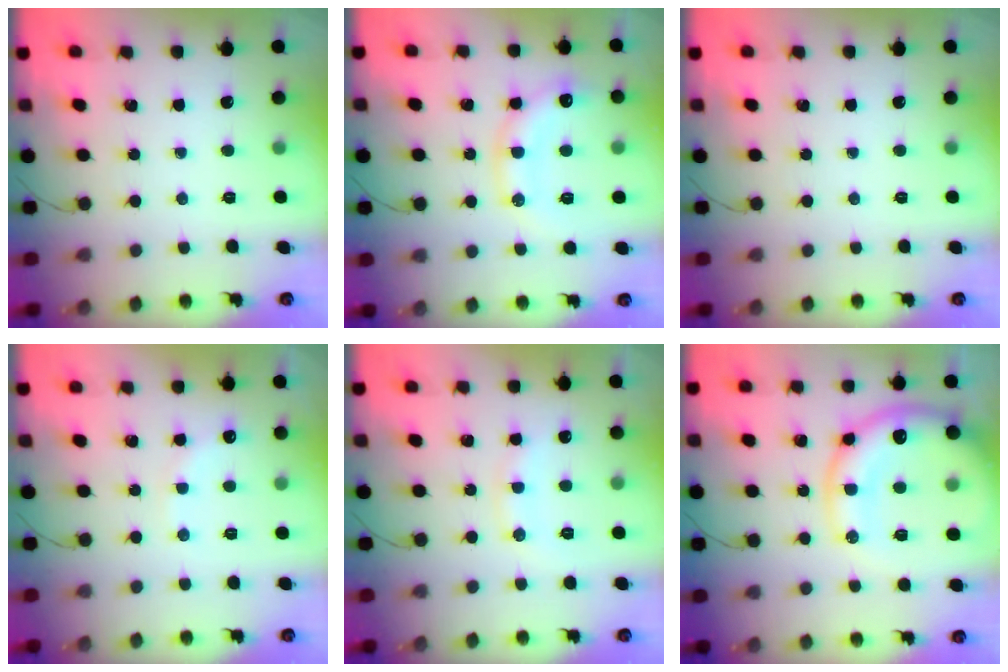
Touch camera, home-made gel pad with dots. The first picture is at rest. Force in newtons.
{"total": 14.3, "press": 14.2, "slide": 1.7}
{"total": 0.0}
{"total": 8.1, "press": 8.0, "slide": 1.7}
{"total": 8.9, "press": 8.8, "slide": 1.1}
{"total": 20.4, "press": 20.0, "slide": 4.0}